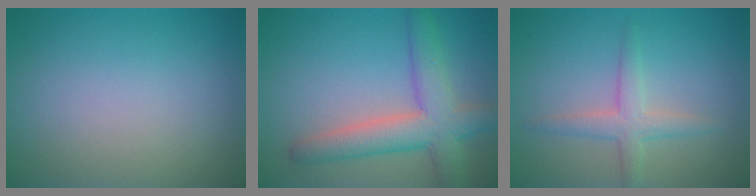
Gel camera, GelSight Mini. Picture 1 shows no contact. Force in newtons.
{"total": 6.0, "press": 6.0, "slide": 0.4}
{"total": 2.4, "press": 2.4, "slide": 0.2}